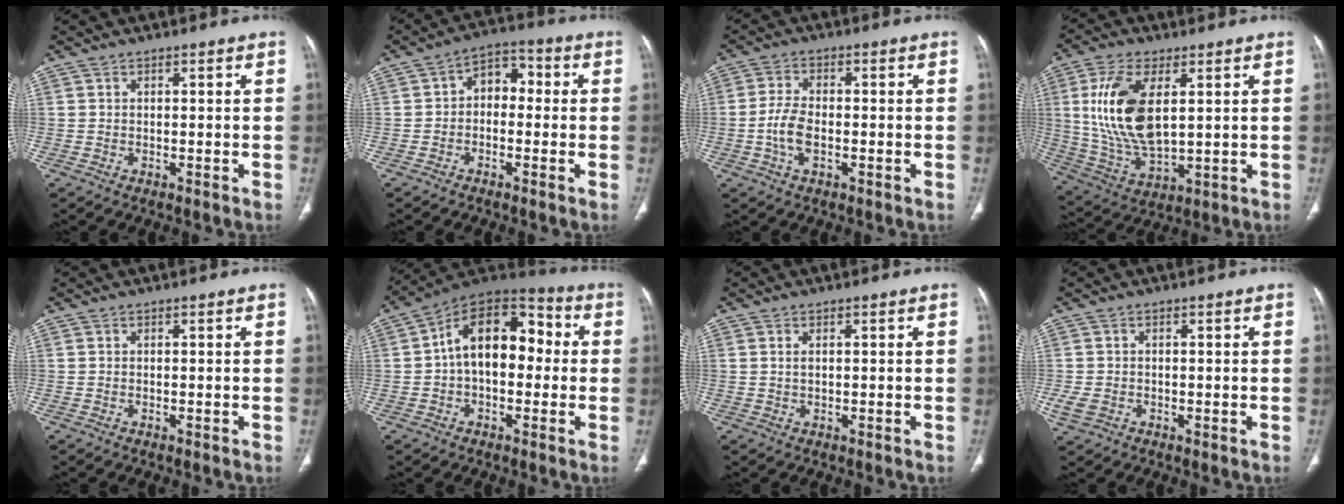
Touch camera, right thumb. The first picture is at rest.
{"total": 6.5, "force": [-0.2, 4.6, 4.7], "torque": [-0.044, 0.031, -0.018]}
{"total": 5.7, "force": [-1.3, 3.0, 4.7], "torque": [-0.101, 0.009, -0.026]}
{"total": 16.2, "force": [3.5, 7.9, 13.7], "torque": [-0.280, -0.016, 0.078]}
{"total": 0.0}
{"total": 16.5, "force": [0.8, 10.2, 12.9], "torque": [-0.168, 0.048, 0.001]}
{"total": 1.1, "force": [0.3, 0.6, 0.9], "torque": [-0.022, 0.001, 0.009]}
{"total": 2.9, "force": [-0.6, 2.2, 1.8], "torque": [-0.044, 0.002, -0.007]}